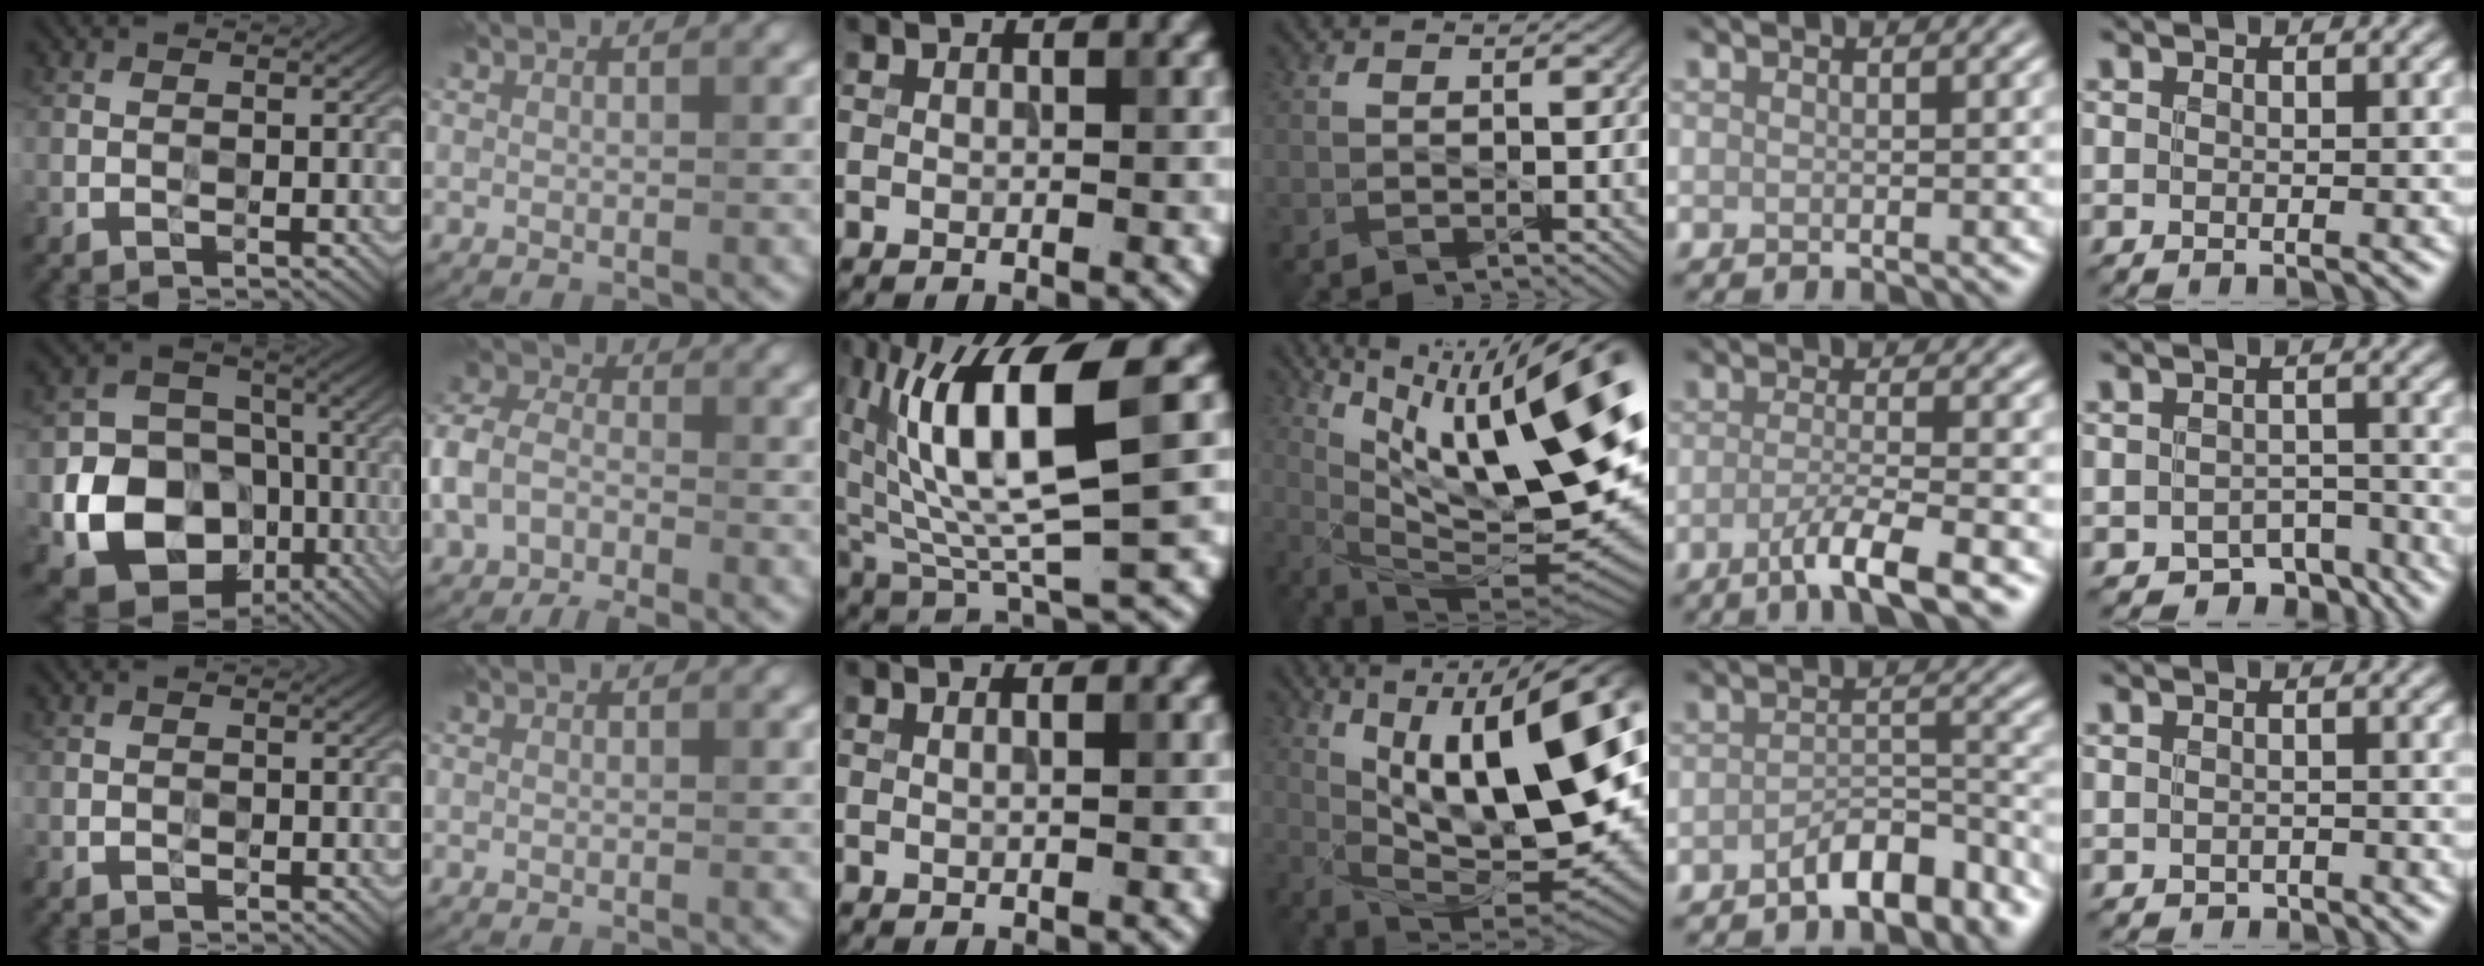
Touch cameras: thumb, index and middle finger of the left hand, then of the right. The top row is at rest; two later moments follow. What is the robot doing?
{"motion": "wipe", "object": "measuring cup"}